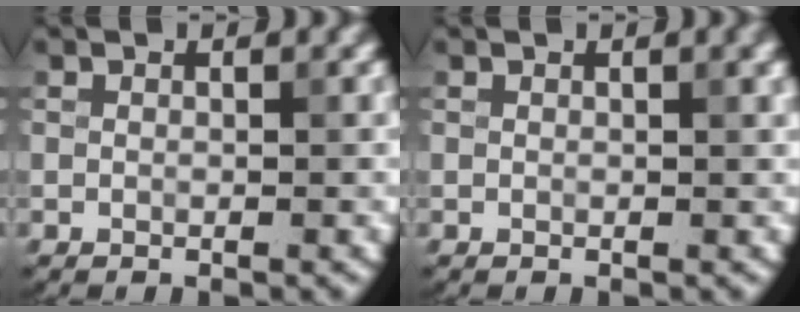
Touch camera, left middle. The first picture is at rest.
{"total": 1.0, "force": [0.4, 0.2, 0.9], "torque": [-0.015, 0.003, 0.007]}